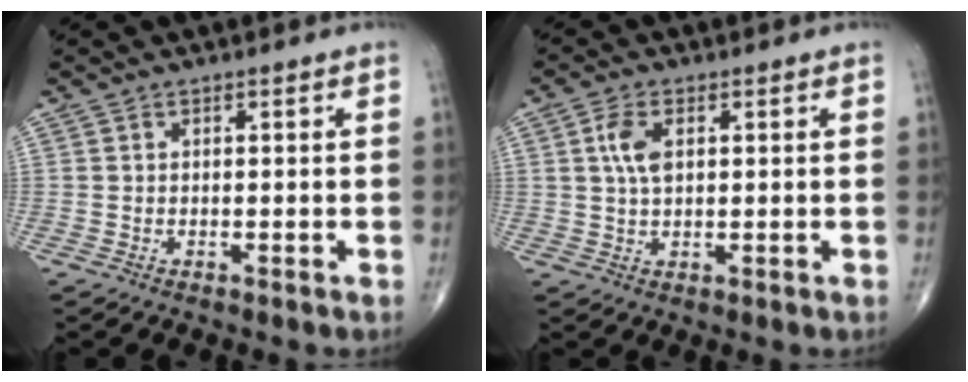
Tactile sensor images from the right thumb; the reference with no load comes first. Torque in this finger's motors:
{"motor_torque": [1.08, 1.01, 0.79, 0.24, 0.08]}